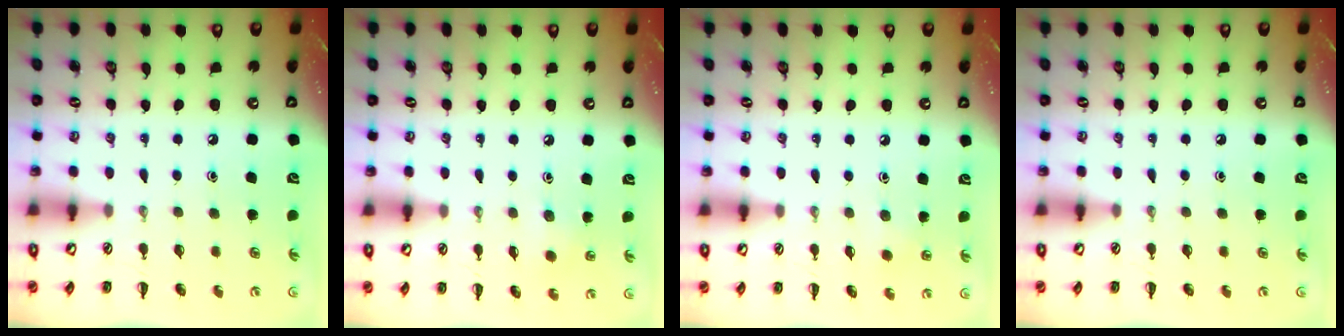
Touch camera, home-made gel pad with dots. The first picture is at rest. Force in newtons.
{"total": 2.5, "press": 2.4, "slide": 0.8}
{"total": 2.0, "press": 1.9, "slide": 0.7}
{"total": 0.0}